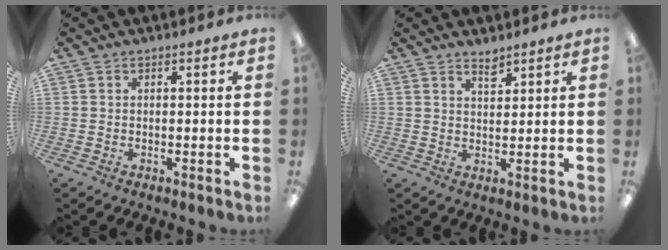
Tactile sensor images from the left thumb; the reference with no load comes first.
{"total": 3.0, "force": [2.7, 0.9, 1.2], "torque": [-0.019, -0.012, 0.047]}